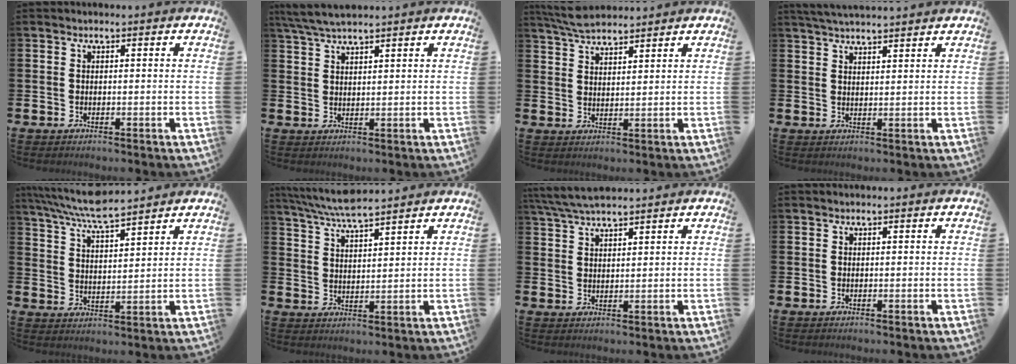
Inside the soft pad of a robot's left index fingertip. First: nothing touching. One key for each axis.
{"total": 4.3, "fx": 3.8, "fy": 0.6, "fz": 2.0, "tx": -0.047, "ty": -0.008, "tz": 0.070}
{"total": 4.9, "fx": 4.7, "fy": 0.8, "fz": 1.1, "tx": -0.025, "ty": -0.017, "tz": 0.084}
{"total": 3.6, "fx": 3.5, "fy": 0.1, "fz": 0.6, "tx": -0.011, "ty": -0.014, "tz": 0.064}
{"total": 6.8, "fx": 6.5, "fy": 0.4, "fz": 2.0, "tx": -0.058, "ty": -0.035, "tz": 0.116}
{"total": 6.0, "fx": 5.7, "fy": 0.2, "fz": 1.8, "tx": -0.050, "ty": -0.028, "tz": 0.102}
{"total": 5.3, "fx": 4.9, "fy": 0.9, "fz": 2.0, "tx": -0.042, "ty": -0.017, "tz": 0.088}
{"total": 0.0}